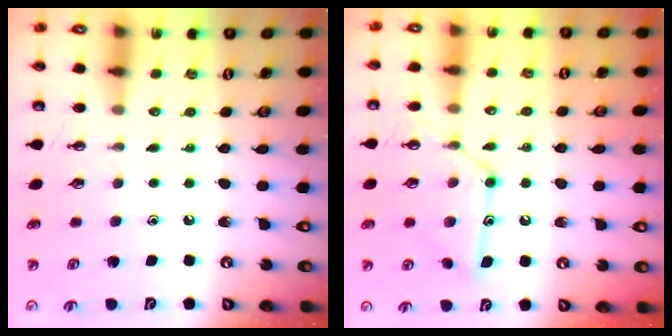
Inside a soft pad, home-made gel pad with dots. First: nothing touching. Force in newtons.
{"total": 13.4, "press": 13.3, "slide": 1.1}